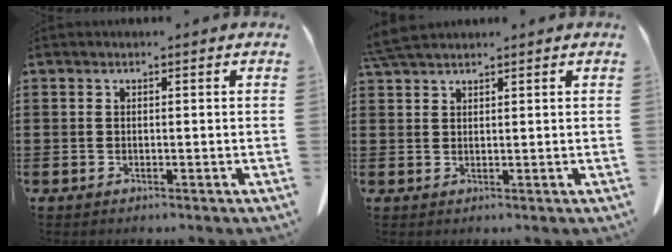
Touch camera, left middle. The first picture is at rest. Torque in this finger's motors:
{"motor_torque": [0.25, 0.03, 0.13, 0.04]}